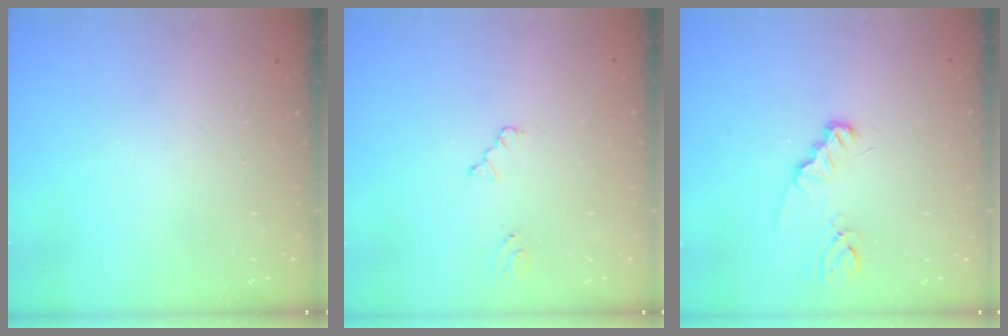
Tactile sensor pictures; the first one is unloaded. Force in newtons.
{"total": 2.2, "press": 2.2, "slide": 0.4}
{"total": 2.1, "press": 2.1, "slide": 0.3}